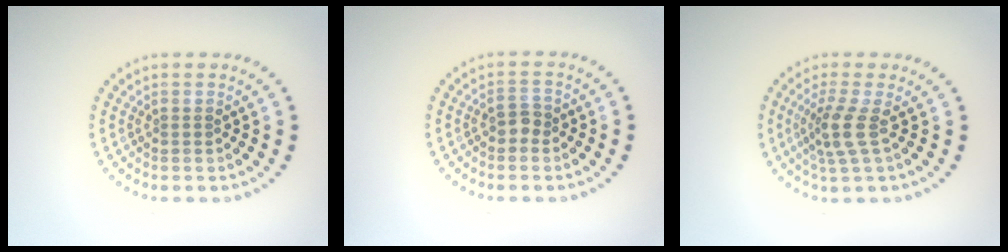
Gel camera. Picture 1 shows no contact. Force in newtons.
{"total": 1.5, "press": 1.3, "slide": 0.6}
{"total": 2.7, "press": 2.0, "slide": 1.7}